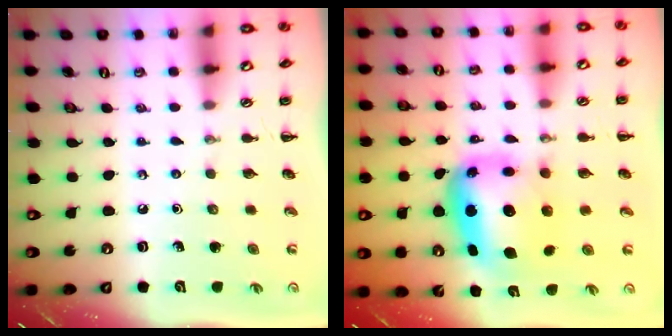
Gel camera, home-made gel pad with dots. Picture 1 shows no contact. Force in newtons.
{"total": 9.1, "press": 8.8, "slide": 2.4}